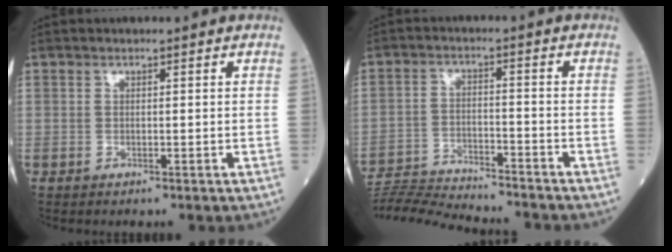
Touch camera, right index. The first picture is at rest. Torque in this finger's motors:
{"motor_torque": [-0.10, -0.79, 0.09, 0.03]}